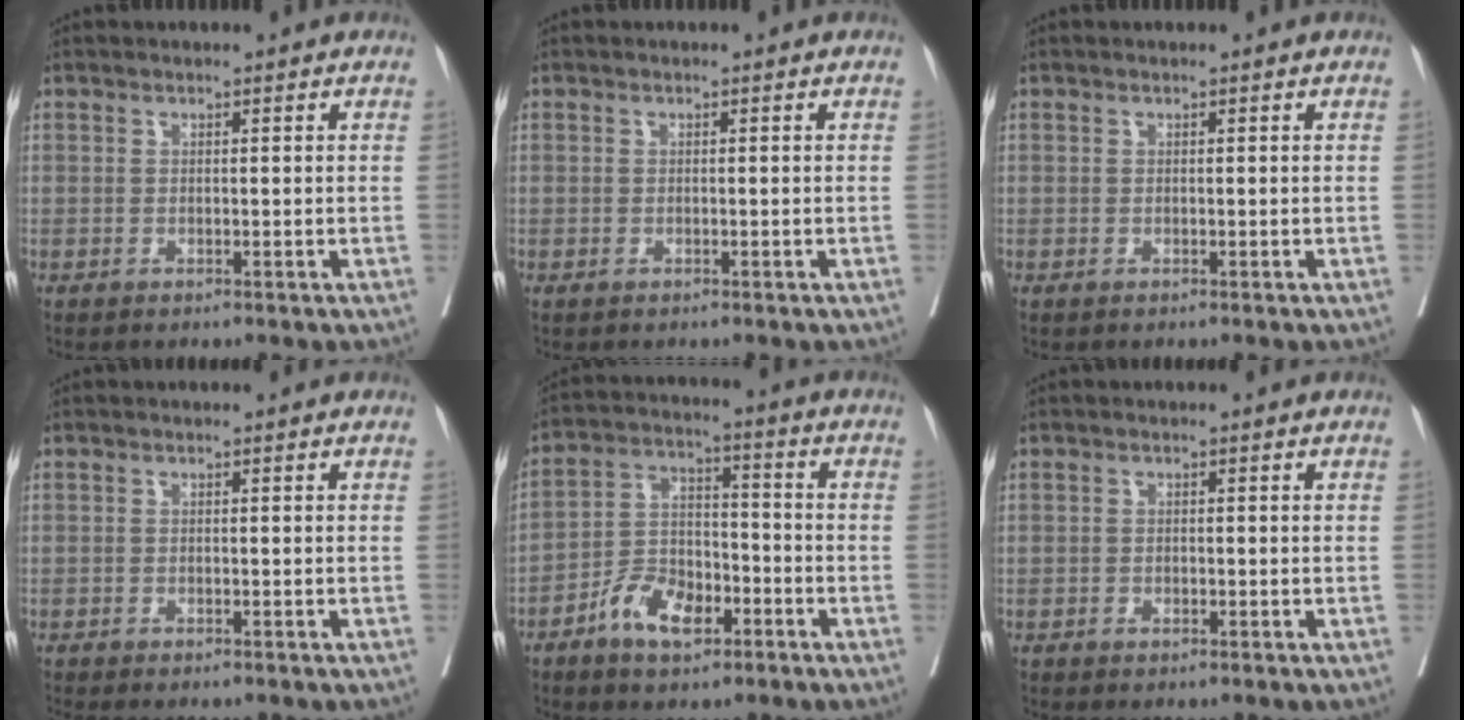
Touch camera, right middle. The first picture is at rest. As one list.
[{"total": 0.0}, {"total": 0.0}, {"total": 4.1, "force": [-3.5, 0.7, 1.9], "torque": [-0.022, -0.007, -0.049]}, {"total": 9.0, "force": [-5.0, 4.5, 6.0], "torque": [-0.116, 0.014, -0.090]}, {"total": 0.8, "force": [-0.5, 0.5, 0.4], "torque": [-0.007, 0.002, -0.008]}]